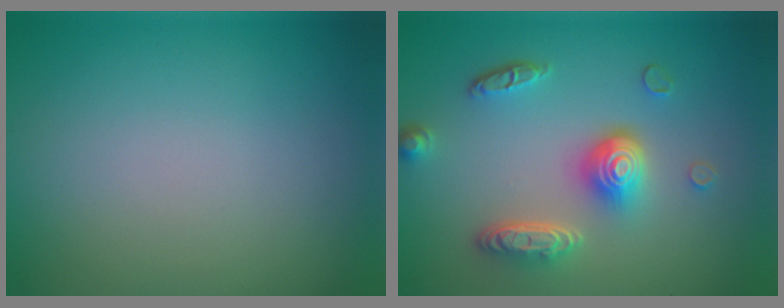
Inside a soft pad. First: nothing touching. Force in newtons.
{"total": 4.8, "press": 3.7, "slide": 3.1}